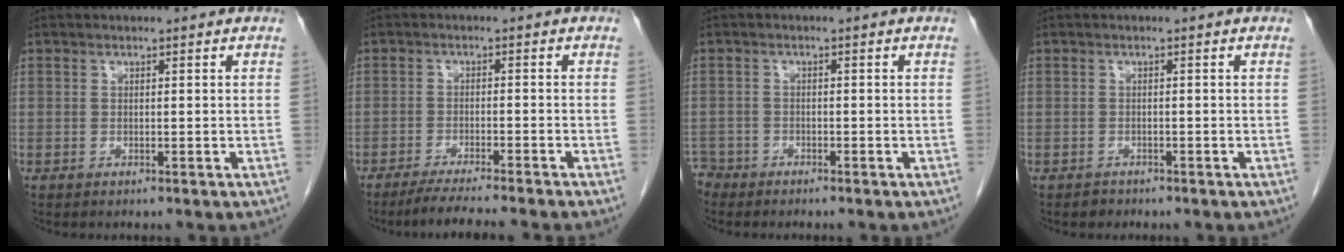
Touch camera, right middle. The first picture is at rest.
{"total": 7.9, "force": [-6.8, -1.0, 3.8], "torque": [-0.045, -0.023, -0.107]}
{"total": 2.3, "force": [-2.1, 0.8, -0.5], "torque": [0.007, -0.001, -0.042]}
{"total": 0.9, "force": [-0.7, 0.5, -0.1], "torque": [-0.002, 0.002, -0.013]}